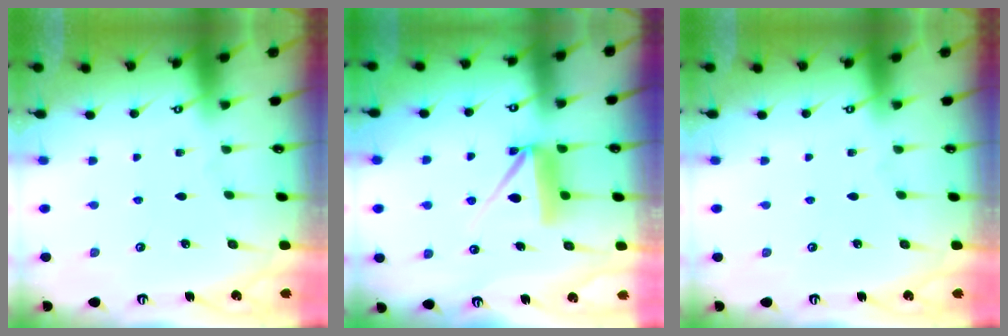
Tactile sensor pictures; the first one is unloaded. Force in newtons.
{"total": 7.7, "press": 7.7, "slide": 0.8}
{"total": 0.0}